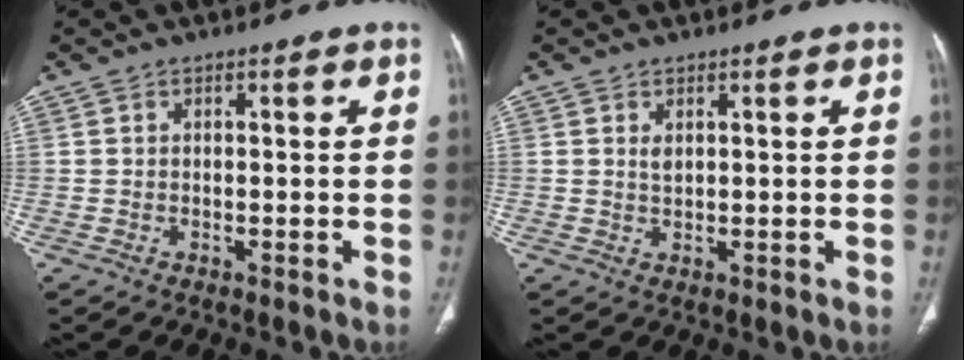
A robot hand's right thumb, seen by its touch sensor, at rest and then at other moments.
{"total": 1.3, "force": [0.6, 0.7, 0.9], "torque": [-0.013, -0.004, 0.014]}